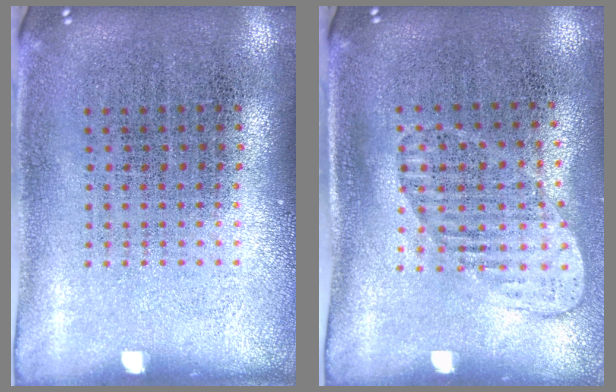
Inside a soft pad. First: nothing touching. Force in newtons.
{"total": 1.4, "press": 1.1, "slide": 0.9}